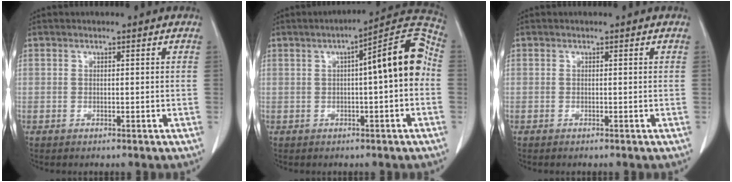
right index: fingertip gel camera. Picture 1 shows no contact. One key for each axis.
{"total": 11.1, "fx": 0.9, "fy": 1.5, "fz": 11.0, "tx": -0.147, "ty": 0.038, "tz": 0.008}
{"total": 0.0}